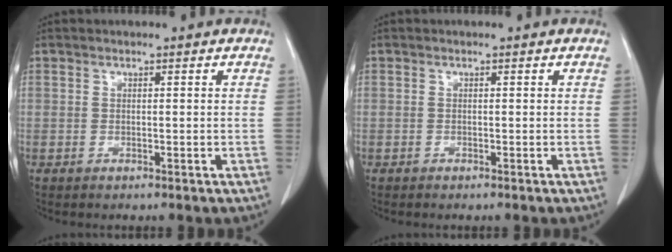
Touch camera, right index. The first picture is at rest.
{"total": 0.0}